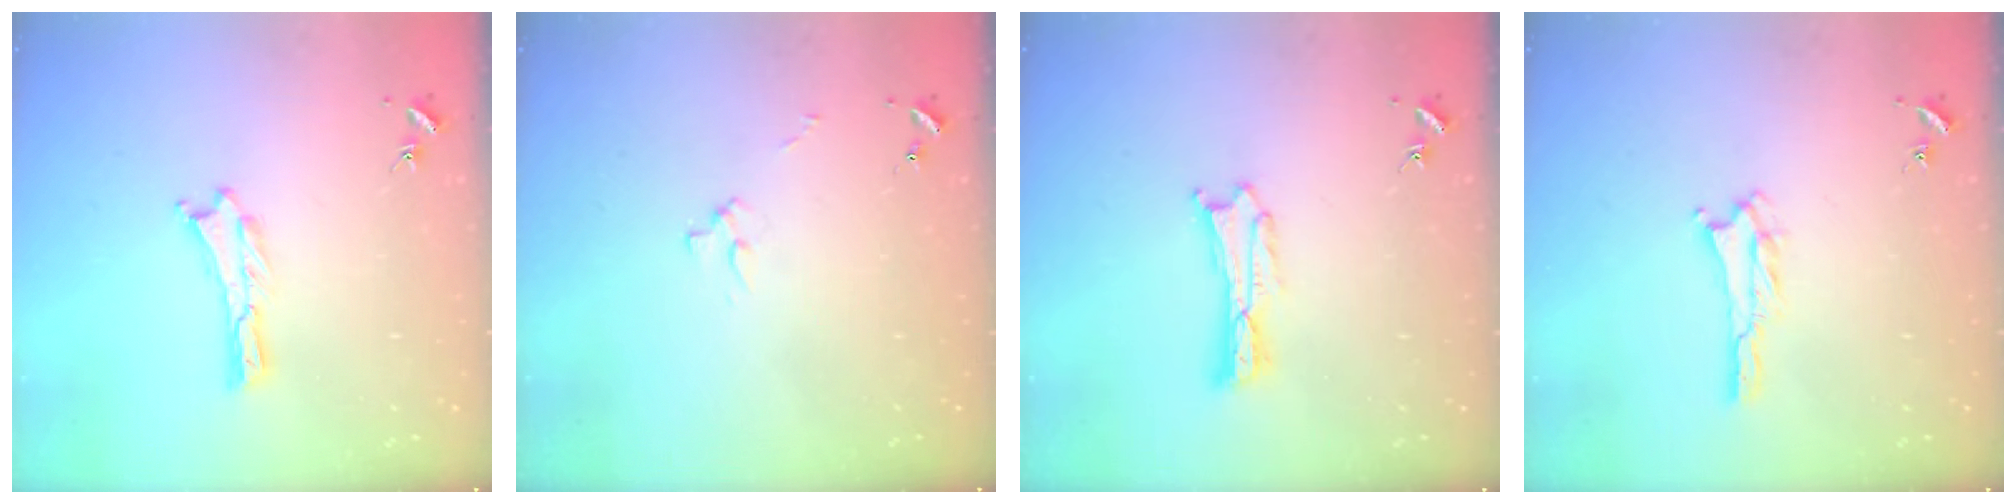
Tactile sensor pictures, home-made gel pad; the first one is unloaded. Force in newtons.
{"total": 2.5, "press": 2.5, "slide": 0.3}
{"total": 0.9, "press": 0.9, "slide": 0.2}
{"total": 2.1, "press": 2.1, "slide": 0.3}